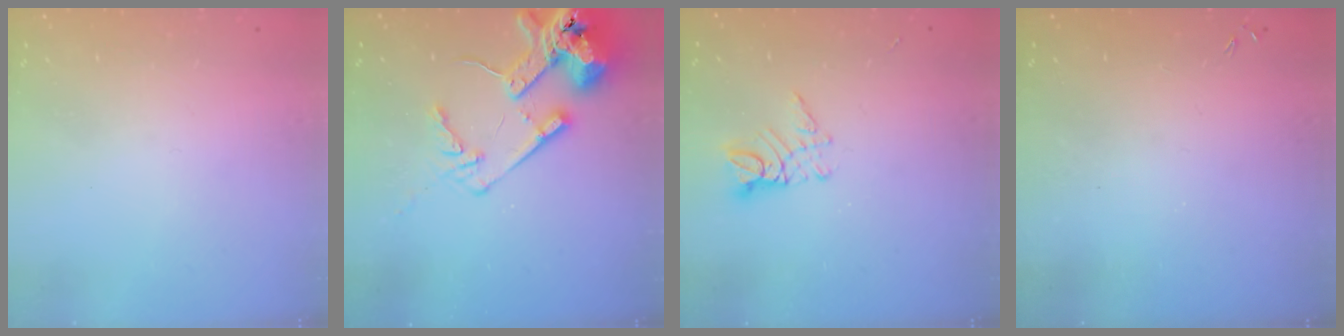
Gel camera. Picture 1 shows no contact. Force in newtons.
{"total": 16.2, "press": 16.1, "slide": 2.1}
{"total": 7.2, "press": 7.2, "slide": 0.6}
{"total": 0.0}